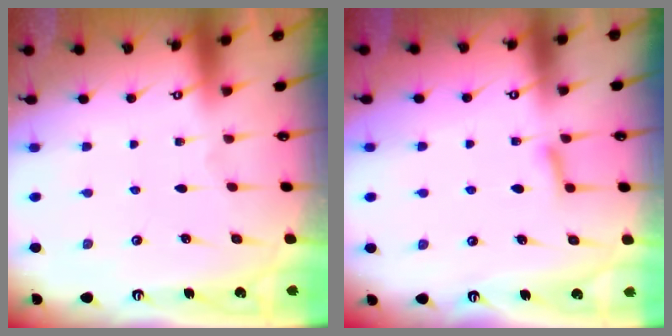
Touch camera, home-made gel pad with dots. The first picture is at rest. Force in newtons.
{"total": 5.9, "press": 5.9, "slide": 0.7}